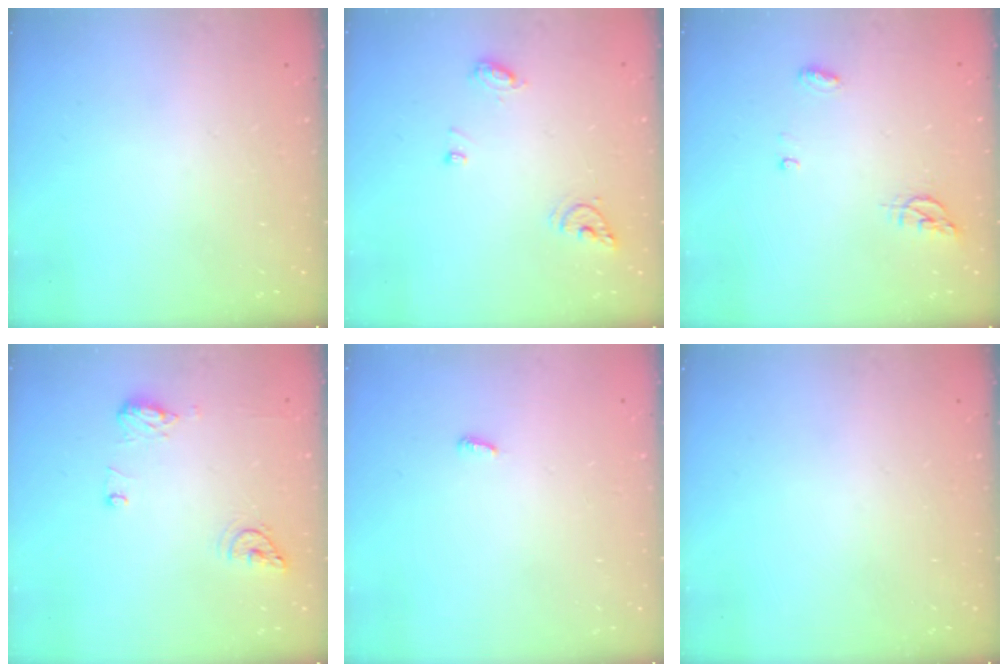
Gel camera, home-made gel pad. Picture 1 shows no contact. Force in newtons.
{"total": 7.4, "press": 7.3, "slide": 0.9}
{"total": 4.9, "press": 4.9, "slide": 0.6}
{"total": 12.8, "press": 10.6, "slide": 7.2}
{"total": 2.6, "press": 2.6, "slide": 0.2}
{"total": 0.0}